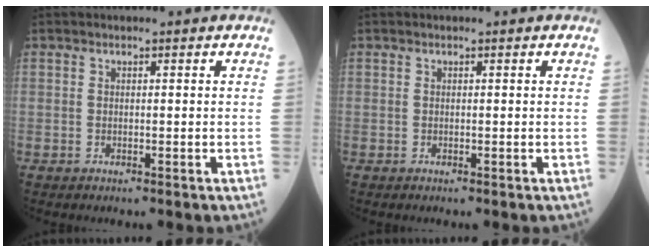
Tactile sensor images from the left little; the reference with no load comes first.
{"total": 0.0}